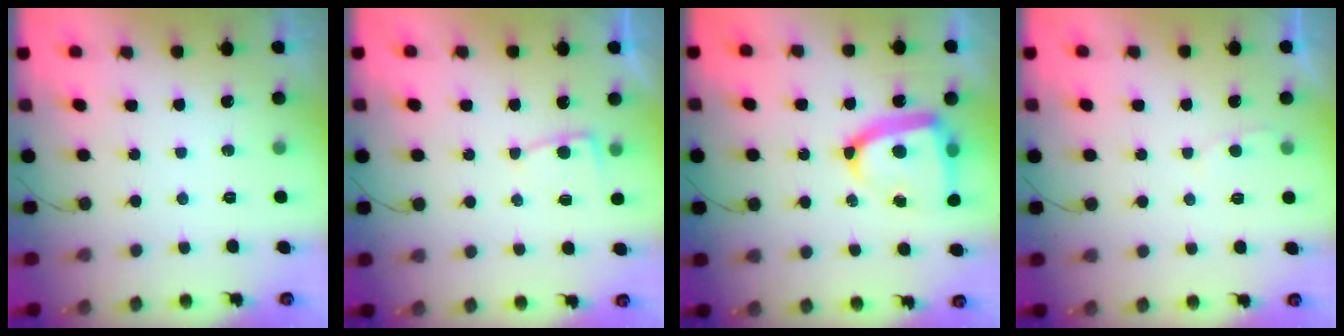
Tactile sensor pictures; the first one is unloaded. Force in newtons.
{"total": 4.4, "press": 4.4, "slide": 0.5}
{"total": 16.4, "press": 16.4, "slide": 1.7}
{"total": 2.1, "press": 2.1, "slide": 0.2}